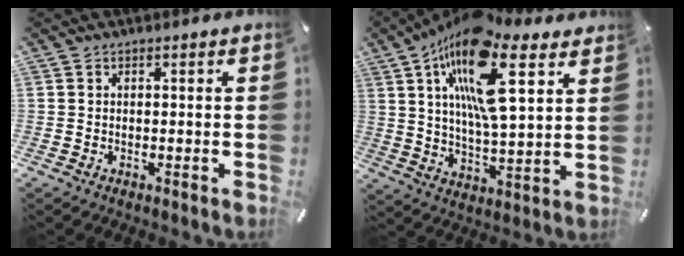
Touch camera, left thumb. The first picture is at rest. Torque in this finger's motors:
{"motor_torque": [2.35, 2.66, 2.38, -0.39, 1.04]}